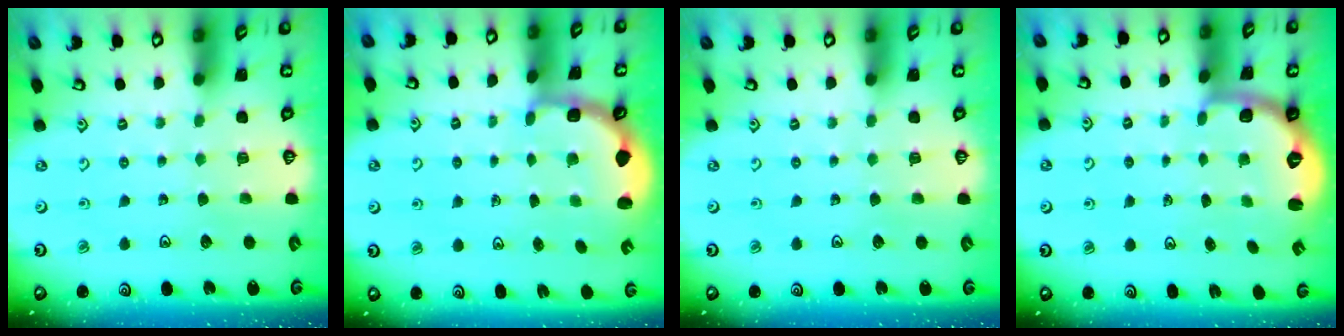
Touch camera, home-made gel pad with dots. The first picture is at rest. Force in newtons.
{"total": 3.0, "press": 2.0, "slide": 2.2}
{"total": 0.0}
{"total": 2.7, "press": 1.7, "slide": 2.1}